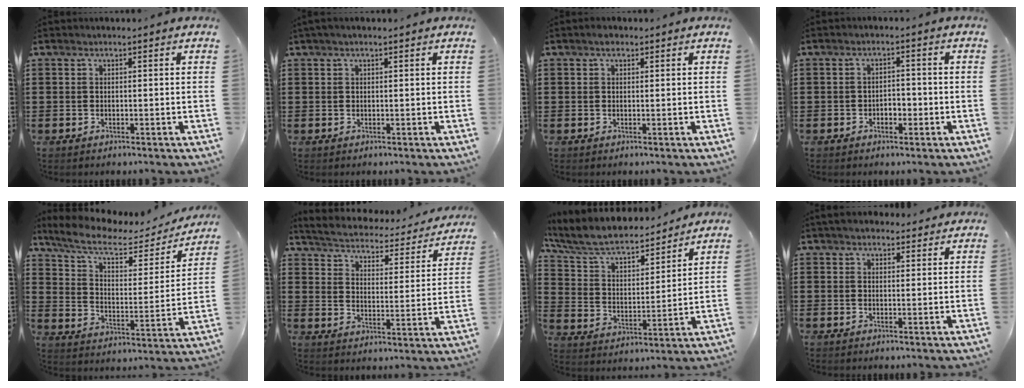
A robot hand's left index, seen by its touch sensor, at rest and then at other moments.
{"total": 0.7, "force": [0.4, 0.2, 0.6], "torque": [-0.011, 0.003, 0.007]}
{"total": 1.3, "force": [0.7, 0.7, 0.7], "torque": [-0.009, 0.001, 0.011]}
{"total": 2.0, "force": [-0.9, 1.3, 1.3], "torque": [-0.029, 0.004, -0.022]}
{"total": 8.4, "force": [6.2, 2.6, 5.0], "torque": [-0.122, -0.026, 0.104]}
{"total": 2.8, "force": [2.7, 0.3, 0.6], "torque": [-0.033, -0.027, 0.036]}
{"total": 7.7, "force": [6.9, 1.6, 3.2], "torque": [-0.091, -0.044, 0.115]}
{"total": 2.7, "force": [2.4, 1.1, 0.5], "torque": [-0.016, 0.002, 0.045]}